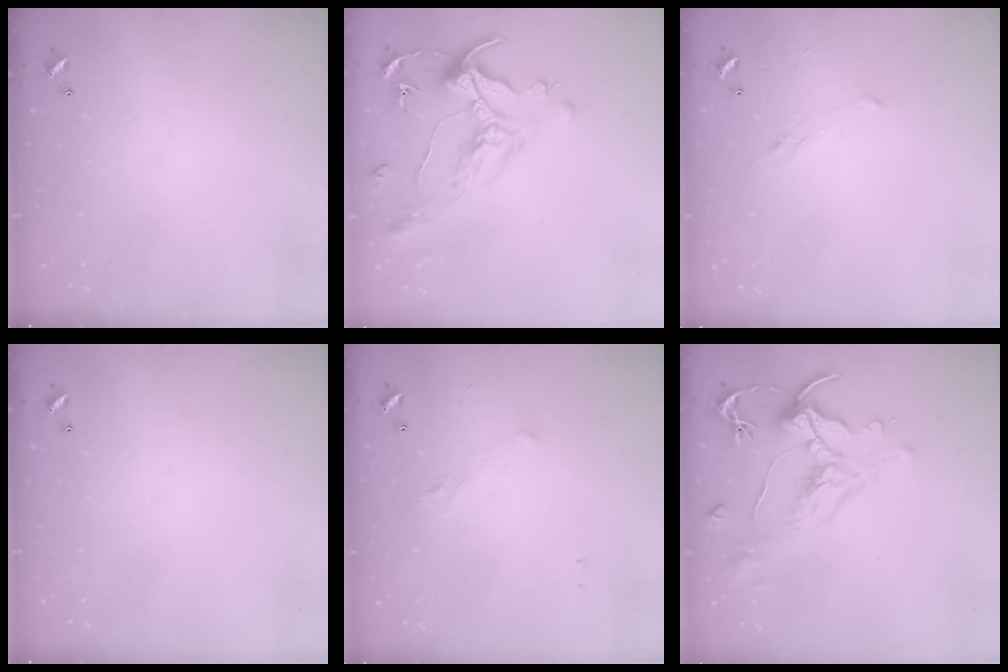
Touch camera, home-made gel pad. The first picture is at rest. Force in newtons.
{"total": 0.9, "press": 0.2, "slide": 0.9}
{"total": 0.8, "press": 0.1, "slide": 0.8}
{"total": 0.0}
{"total": 1.3, "press": 1.2, "slide": 0.6}
{"total": 1.6, "press": 0.7, "slide": 1.5}